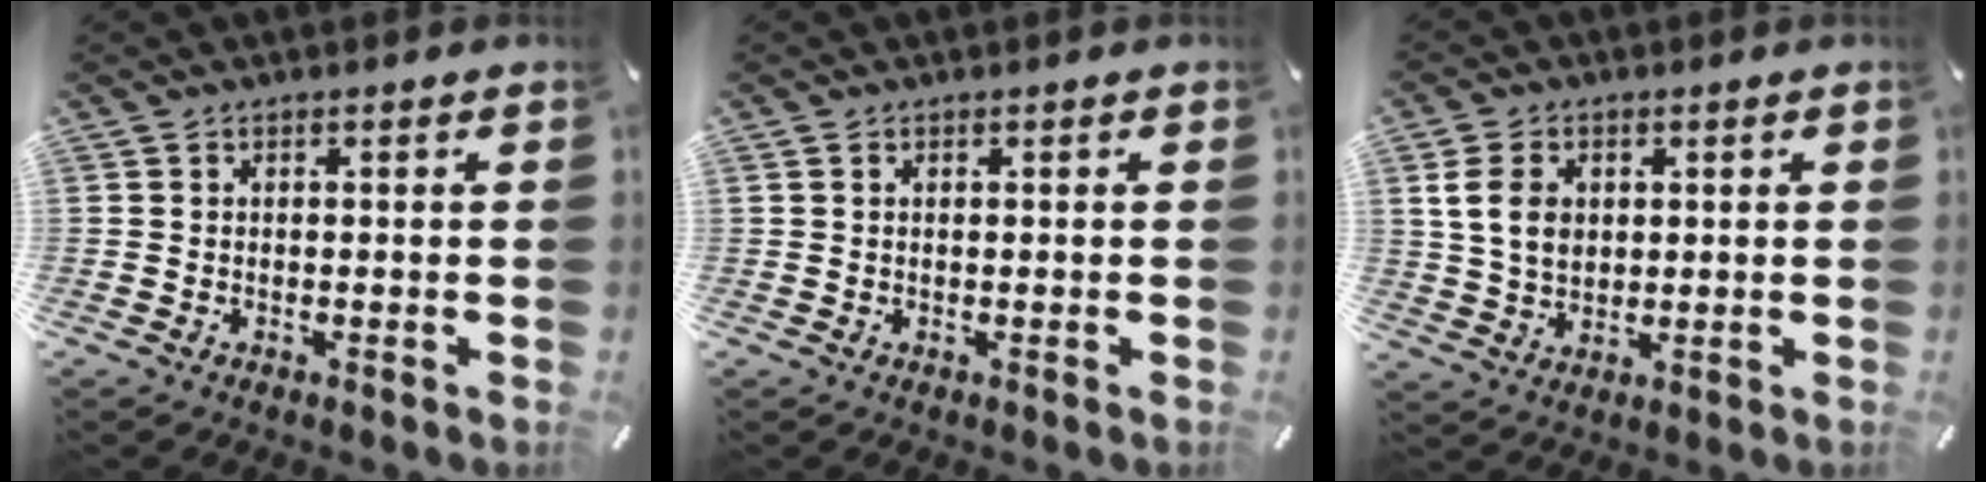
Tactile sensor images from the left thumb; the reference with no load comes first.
{"total": 0.6, "force": [0.2, 0.4, 0.4], "torque": [-0.007, 0.003, 0.003]}
{"total": 7.8, "force": [2.0, 6.2, 4.3], "torque": [-0.097, 0.004, 0.032]}